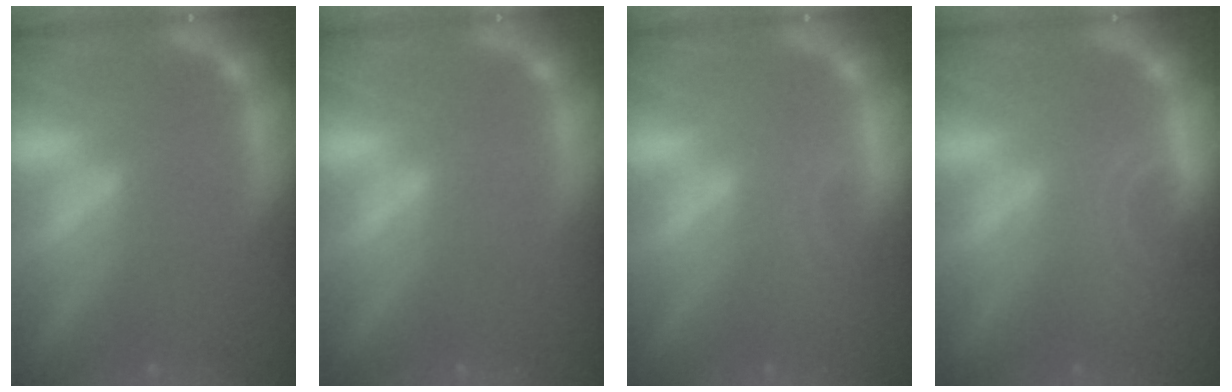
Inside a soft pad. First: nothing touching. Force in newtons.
{"total": 0.0}
{"total": 1.9}
{"total": 3.5}